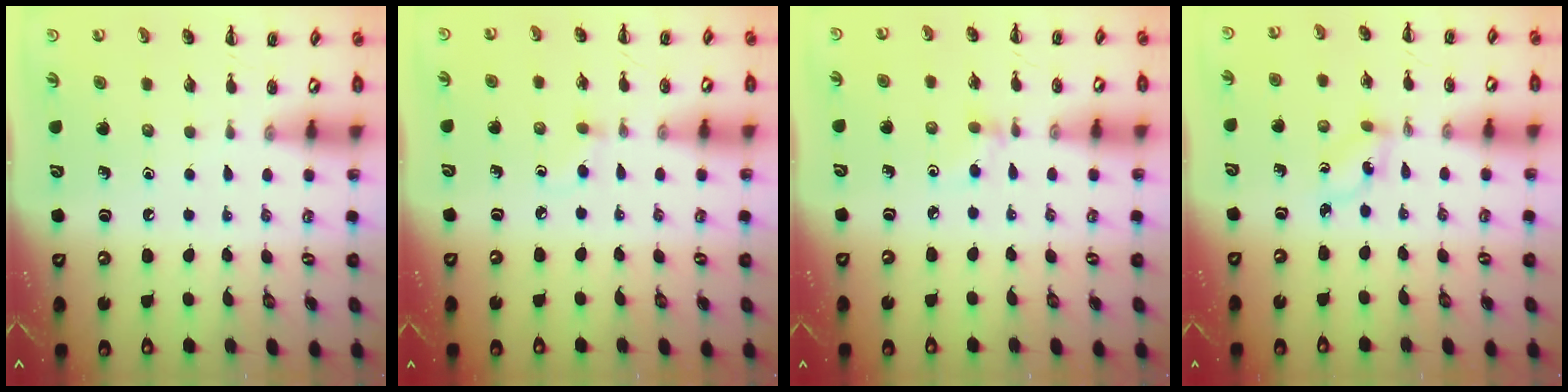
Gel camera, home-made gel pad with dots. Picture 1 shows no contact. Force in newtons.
{"total": 3.9, "press": 3.7, "slide": 1.4}
{"total": 3.4, "press": 3.2, "slide": 1.2}
{"total": 1.7, "press": 1.5, "slide": 0.8}